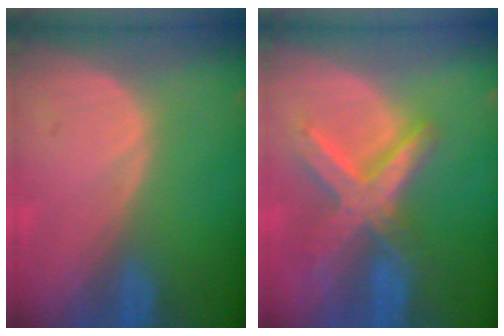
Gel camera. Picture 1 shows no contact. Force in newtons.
{"total": 8.3, "press": 7.2, "slide": 4.2}